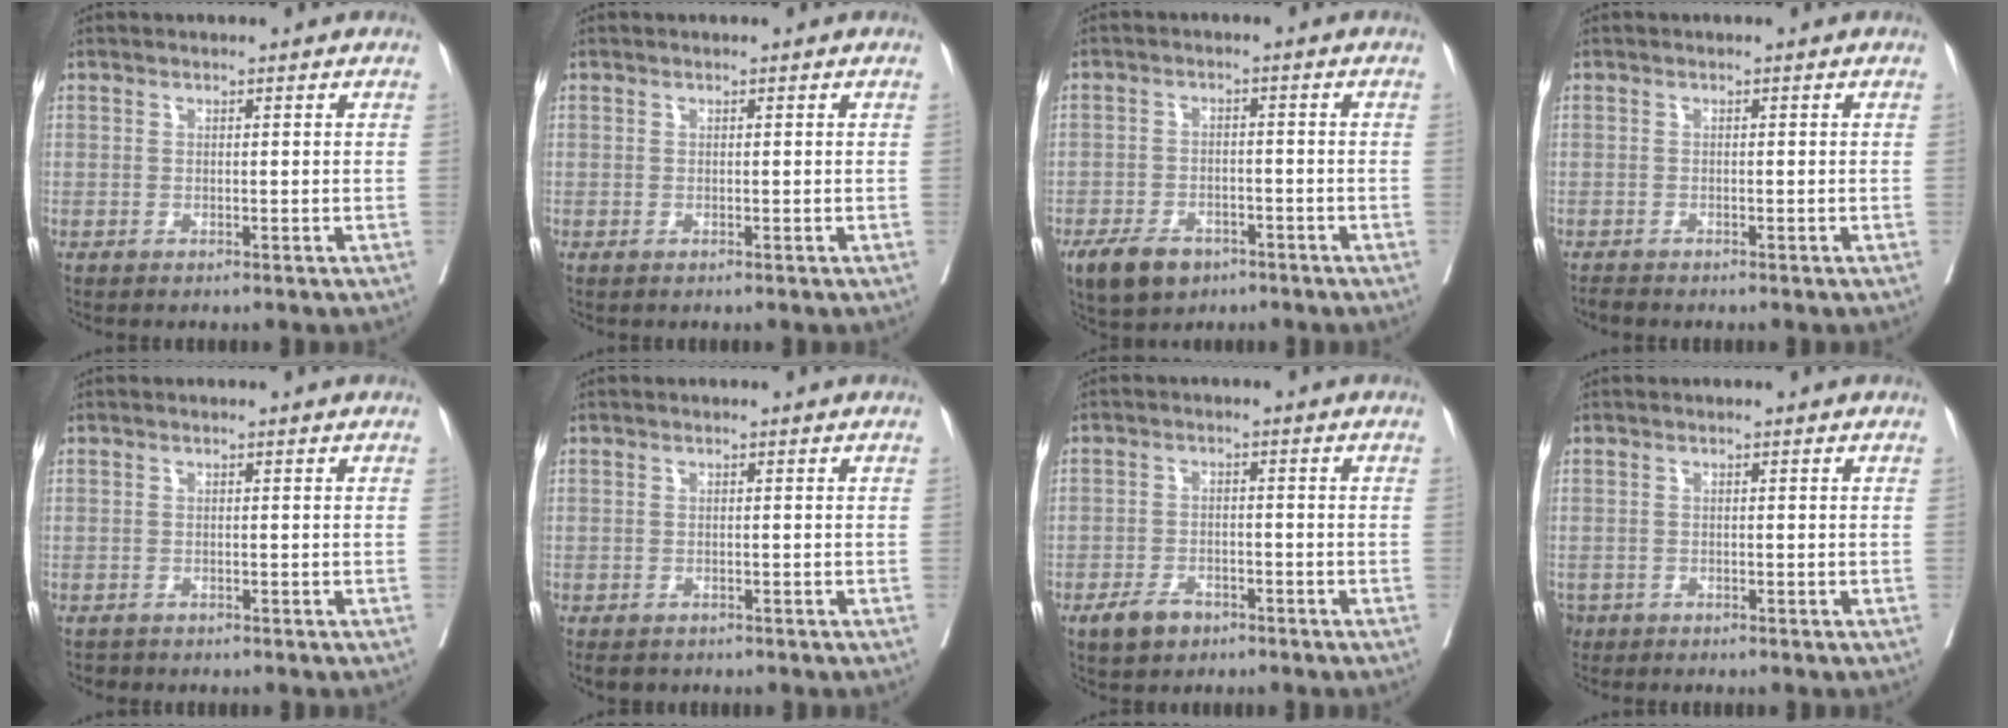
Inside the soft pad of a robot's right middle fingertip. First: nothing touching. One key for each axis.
{"total": 0.0}
{"total": 7.0, "fx": -4.5, "fy": 4.1, "fz": 3.4, "tx": -0.063, "ty": -0.002, "tz": -0.068}
{"total": 0.8, "fx": -0.8, "fy": 0.1, "fz": 0.1, "tx": -0.008, "ty": -0.004, "tz": -0.015}
{"total": 0.9, "fx": -0.8, "fy": 0.5, "fz": -0.1, "tx": -0.007, "ty": 0.000, "tz": -0.013}
{"total": 2.7, "fx": -2.1, "fy": 1.6, "fz": 0.7, "tx": -0.008, "ty": -0.002, "tz": -0.029}
{"total": 4.2, "fx": -2.7, "fy": 2.4, "fz": 2.1, "tx": -0.040, "ty": 0.001, "tz": -0.040}
{"total": 2.4, "fx": -1.6, "fy": 1.7, "fz": 0.5, "tx": -0.009, "ty": 0.000, "tz": -0.028}